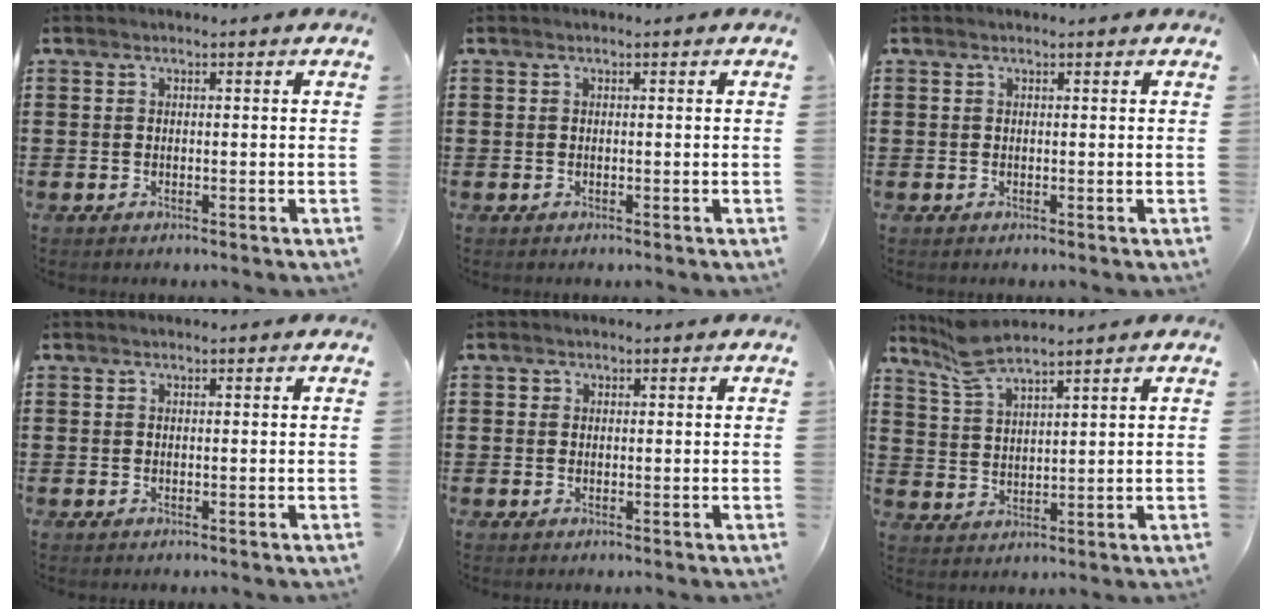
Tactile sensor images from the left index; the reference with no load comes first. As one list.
[{"total": 0.0}, {"total": 0.0}, {"total": 0.0}, {"total": 0.7, "force": [0.2, 0.7, 0.1], "torque": [-0.005, 0.005, 0.003]}, {"total": 6.0, "force": [5.1, 0.7, 3.0], "torque": [-0.072, -0.011, 0.095]}]